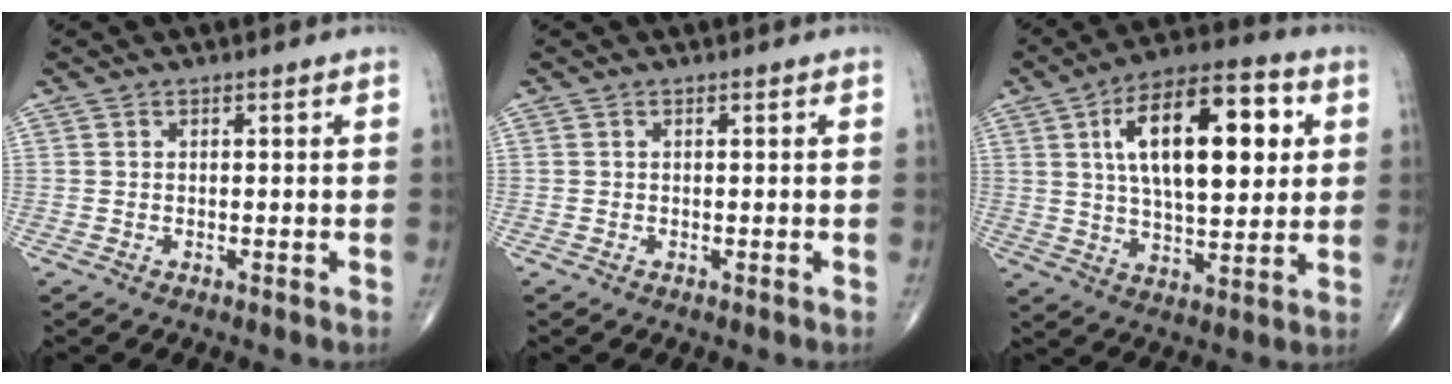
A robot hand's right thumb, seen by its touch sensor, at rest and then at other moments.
{"total": 0.0}
{"total": 20.7, "force": [5.2, 9.3, 17.7], "torque": [-0.258, 0.001, 0.077]}